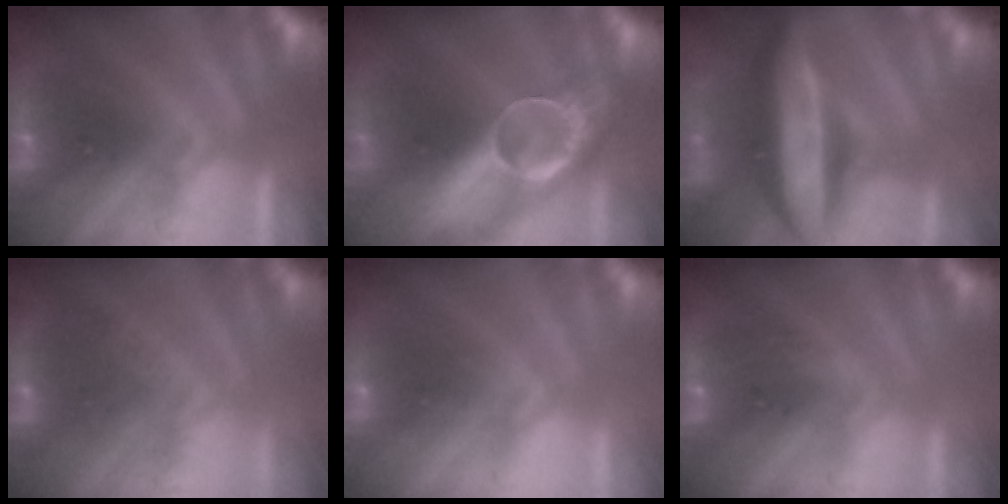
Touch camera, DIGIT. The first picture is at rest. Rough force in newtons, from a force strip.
{"total": 8.3}
{"total": 7.1}
{"total": 2.4}
{"total": 4.7}
{"total": 2.9}